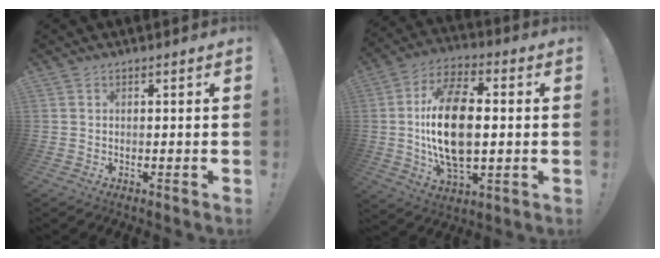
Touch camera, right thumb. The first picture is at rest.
{"total": 19.1, "force": [0.1, 11.0, 15.6], "torque": [-0.293, -0.001, -0.004]}